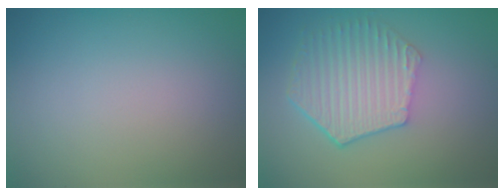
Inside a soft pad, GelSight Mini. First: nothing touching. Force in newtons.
{"total": 5.6, "press": 4.1, "slide": 3.7}